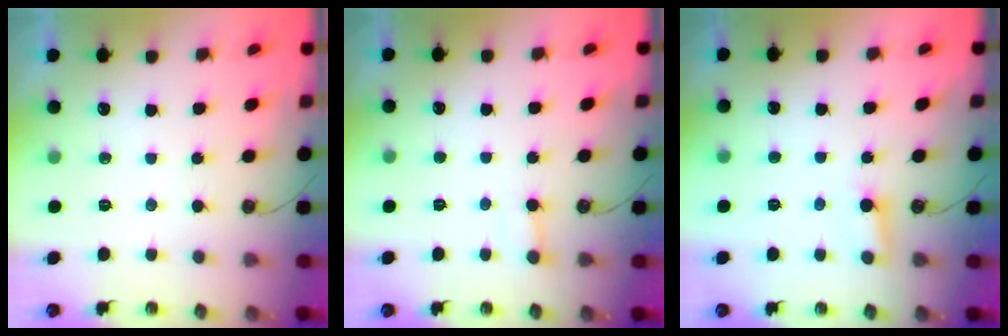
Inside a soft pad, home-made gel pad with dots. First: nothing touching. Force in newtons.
{"total": 2.8, "press": 2.8, "slide": 0.4}
{"total": 2.8, "press": 2.8, "slide": 0.3}